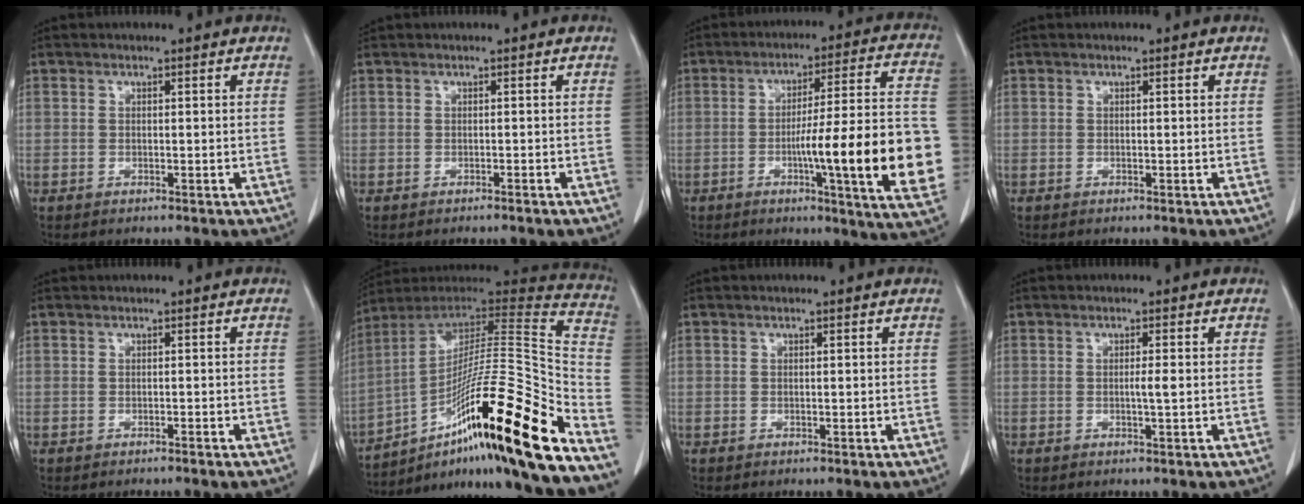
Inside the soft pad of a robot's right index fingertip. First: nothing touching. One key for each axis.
{"total": 0.6, "fx": -0.4, "fy": 0.1, "fz": 0.4, "tx": -0.014, "ty": 0.006, "tz": 0.000}
{"total": 20.3, "fx": -4.3, "fy": 0.5, "fz": 19.8, "tx": -0.216, "ty": 0.007, "tz": -0.055}
{"total": 0.0}
{"total": 0.6, "fx": -0.5, "fy": 0.1, "fz": 0.3, "tx": -0.010, "ty": -0.001, "tz": -0.004}
{"total": 31.8, "fx": -18.5, "fy": 1.3, "fz": 25.8, "tx": -0.315, "ty": 0.011, "tz": -0.303}
{"total": 0.0}
{"total": 1.3, "fx": -0.1, "fy": -0.2, "fz": 1.3, "tx": -0.026, "ty": -0.002, "tz": -0.003}